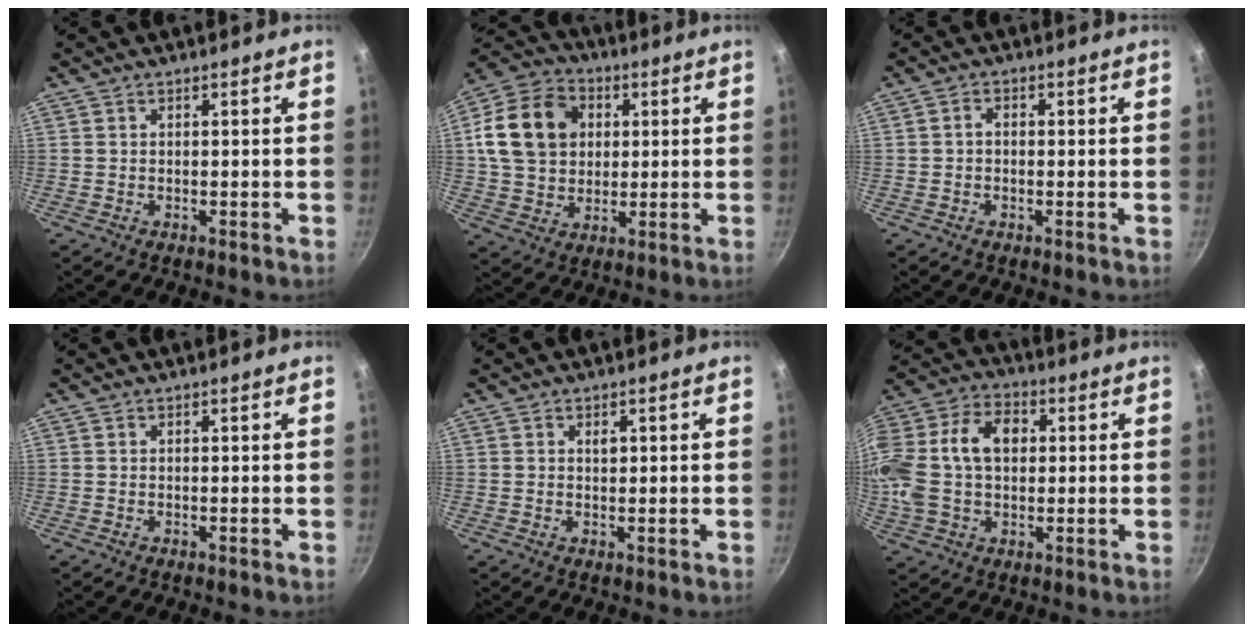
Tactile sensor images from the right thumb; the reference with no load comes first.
{"total": 16.6, "force": [3.3, 13.1, 9.5], "torque": [-0.153, 0.016, 0.053]}
{"total": 1.7, "force": [-0.2, 1.2, 1.1], "torque": [-0.018, 0.010, -0.005]}
{"total": 0.0}
{"total": 1.3, "force": [0.4, 0.8, 0.9], "torque": [-0.008, 0.000, 0.007]}
{"total": 20.7, "force": [2.3, 14.3, 14.8], "torque": [-0.302, 0.038, 0.031]}